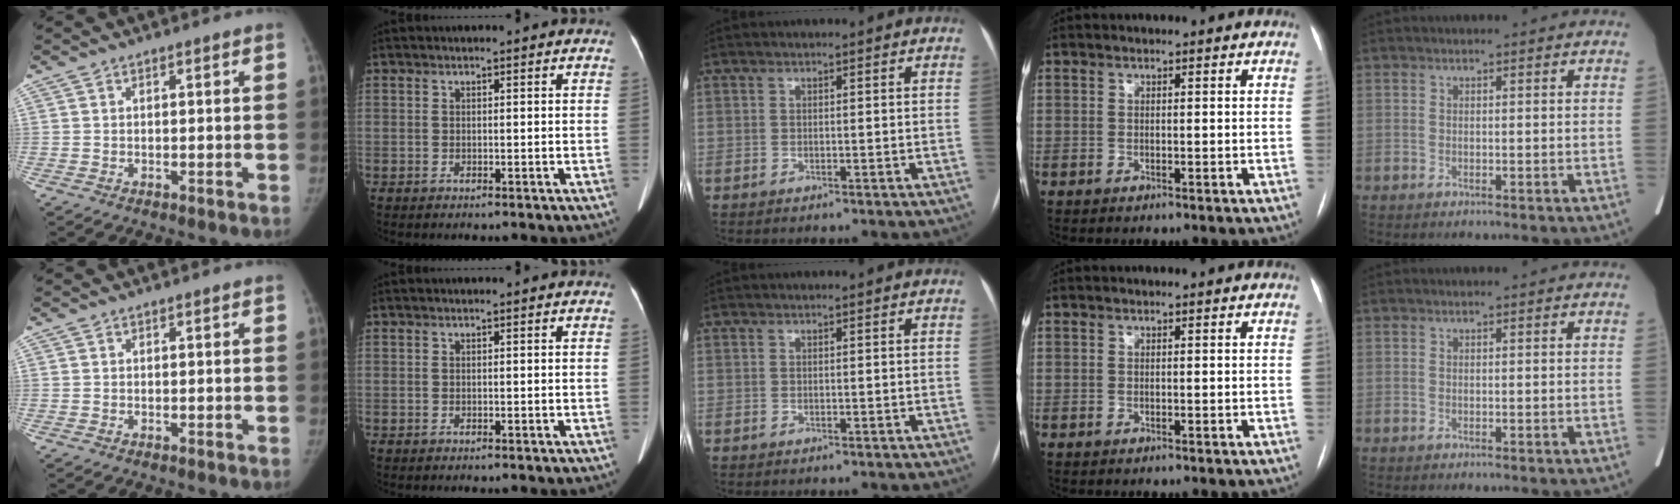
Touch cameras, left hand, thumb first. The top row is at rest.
{}